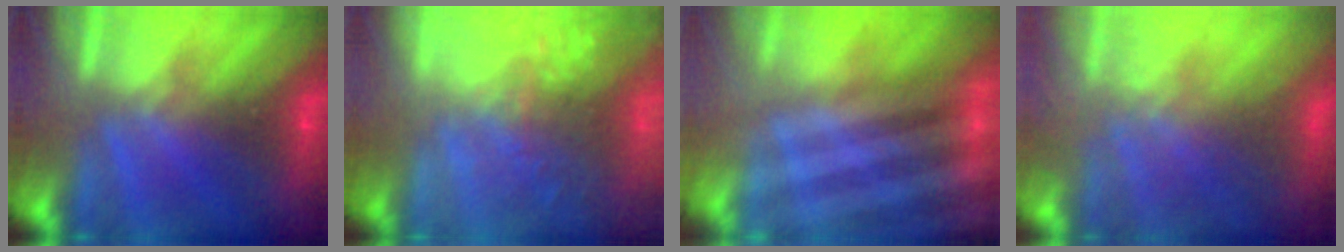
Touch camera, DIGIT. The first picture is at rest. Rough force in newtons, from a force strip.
{"total": 7.4}
{"total": 5.8}
{"total": 9.2}